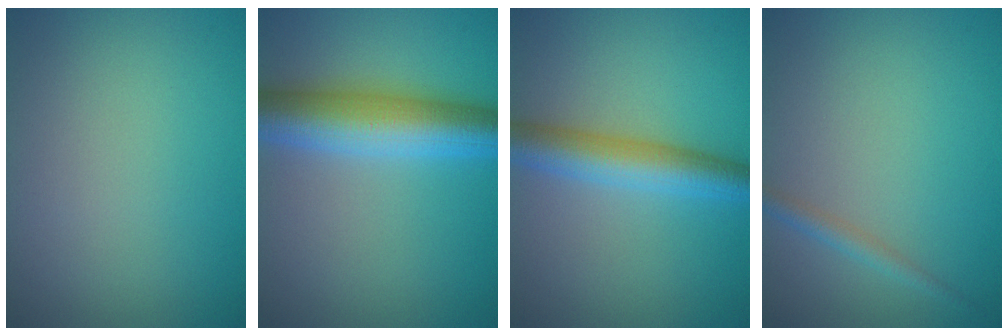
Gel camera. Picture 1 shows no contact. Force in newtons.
{"total": 7.1, "press": 7.1, "slide": 0.1}
{"total": 4.8, "press": 4.8, "slide": 0.1}
{"total": 1.4, "press": 1.4, "slide": 0.0}